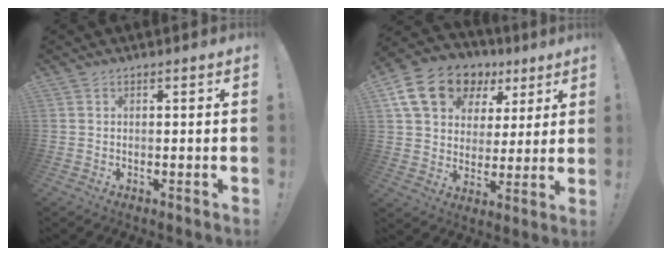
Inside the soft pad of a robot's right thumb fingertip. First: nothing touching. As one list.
[{"total": 17.6, "force": [8.5, 12.6, 8.8], "torque": [-0.143, -0.035, 0.165]}]